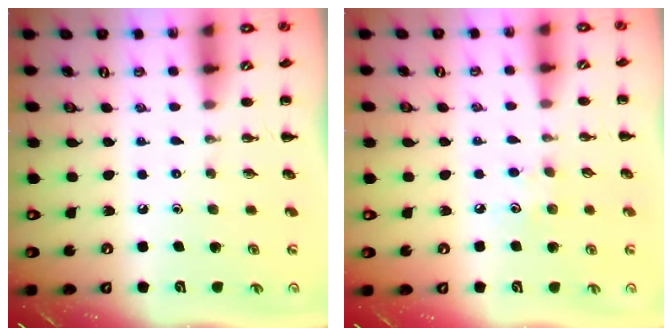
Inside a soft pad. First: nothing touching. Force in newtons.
{"total": 4.0, "press": 3.9, "slide": 1.0}